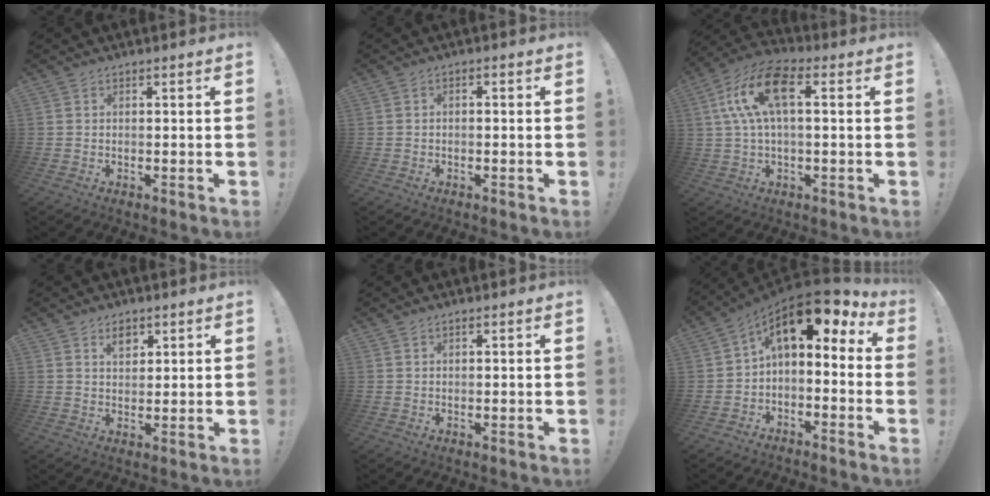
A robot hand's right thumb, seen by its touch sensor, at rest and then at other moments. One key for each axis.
{"total": 1.3, "fx": -1.1, "fy": 0.4, "fz": 0.6, "tx": -0.010, "ty": 0.005, "tz": -0.021}
{"total": 14.4, "fx": 3.1, "fy": 6.7, "fz": 12.4, "tx": -0.243, "ty": 0.007, "tz": 0.053}
{"total": 4.8, "fx": 3.0, "fy": 3.2, "fz": 2.0, "tx": -0.020, "ty": -0.009, "tz": 0.052}
{"total": 0.7, "fx": 0.6, "fy": 0.3, "fz": 0.3, "tx": -0.011, "ty": 0.002, "tz": 0.013}
{"total": 9.7, "fx": 4.2, "fy": 4.6, "fz": 7.4, "tx": -0.114, "ty": -0.034, "tz": 0.071}